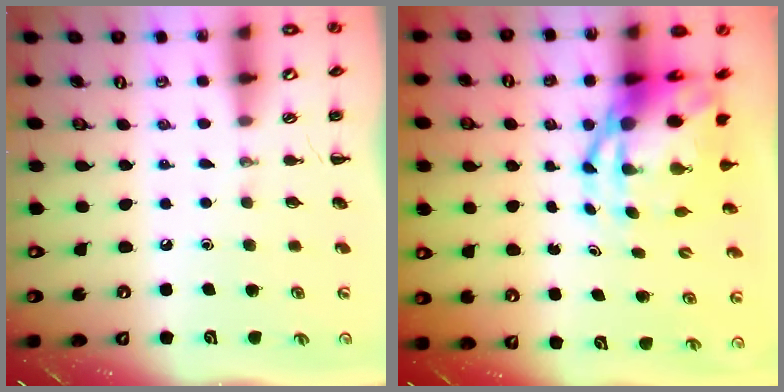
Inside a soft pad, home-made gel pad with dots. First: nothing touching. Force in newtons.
{"total": 9.1, "press": 8.8, "slide": 2.6}